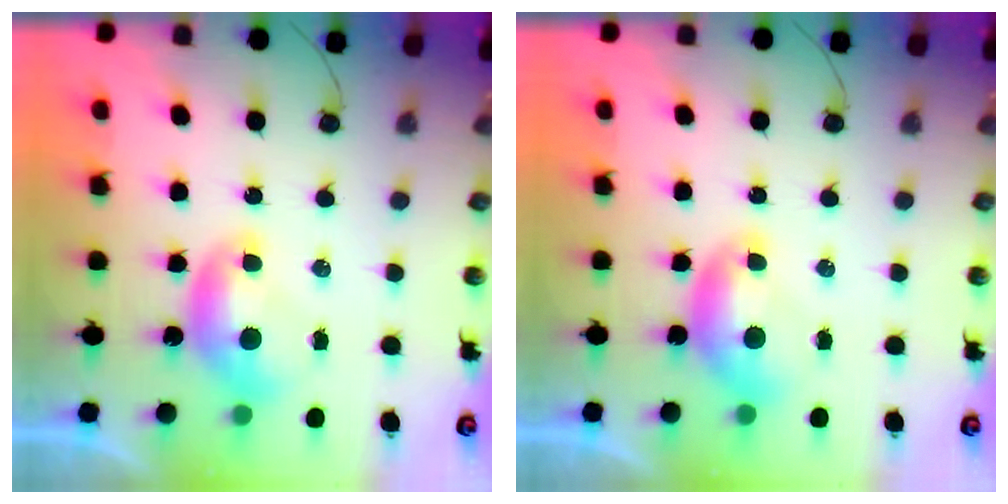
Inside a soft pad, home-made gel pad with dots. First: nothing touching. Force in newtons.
{"total": 0.0}